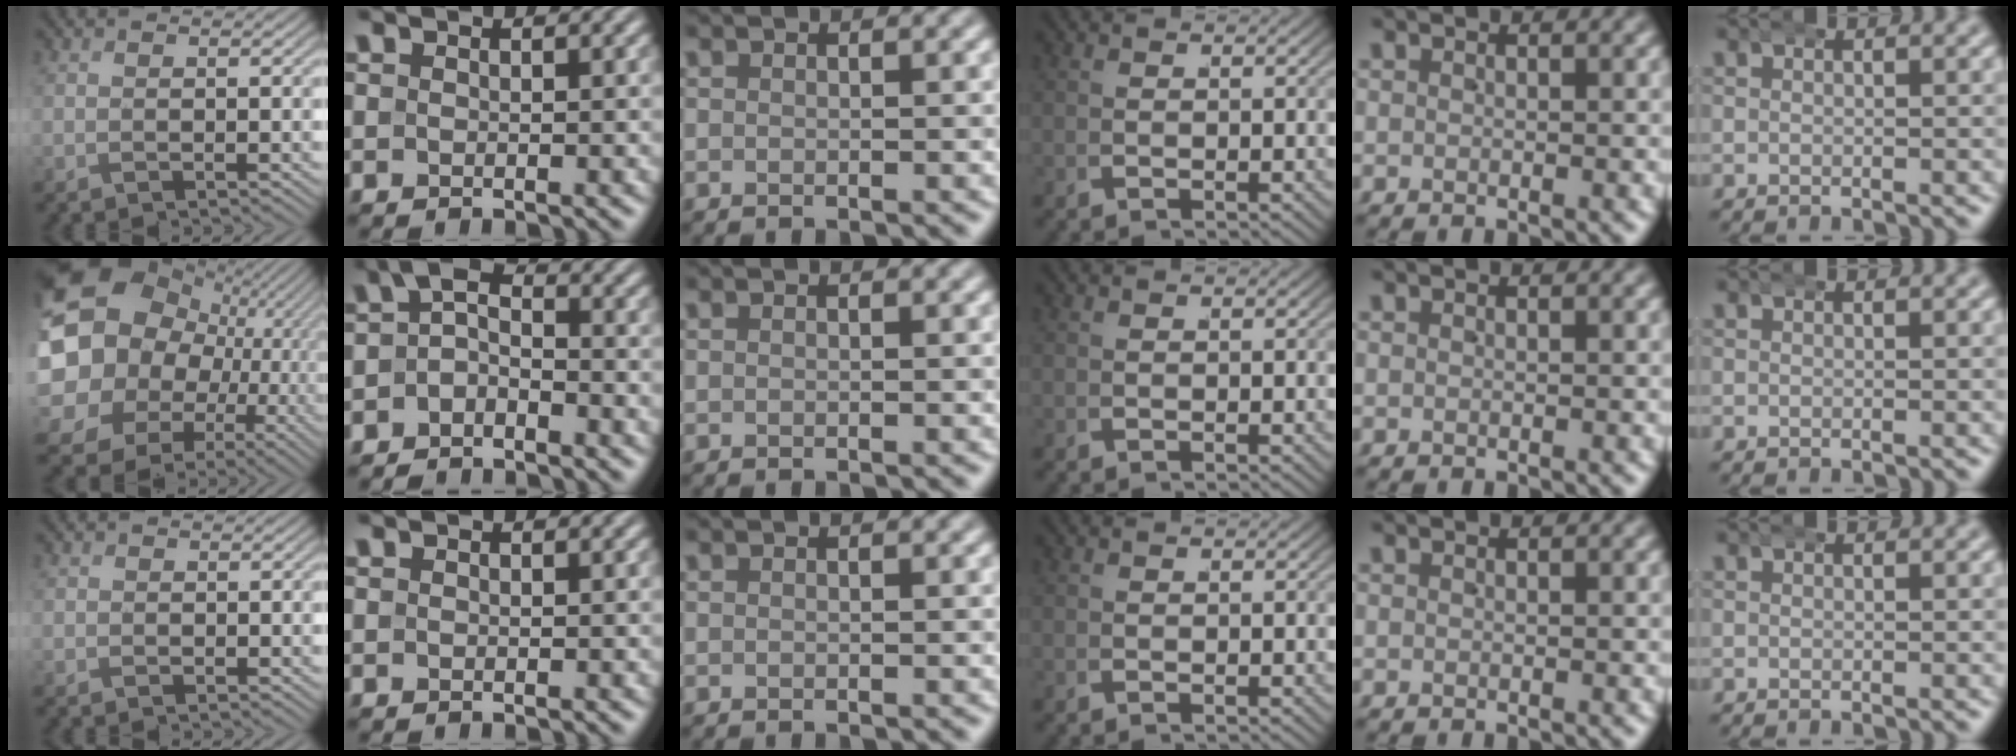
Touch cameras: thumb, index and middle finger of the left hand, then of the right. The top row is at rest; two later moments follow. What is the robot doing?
{"motion": "wrap", "object": "aluminum foil"}